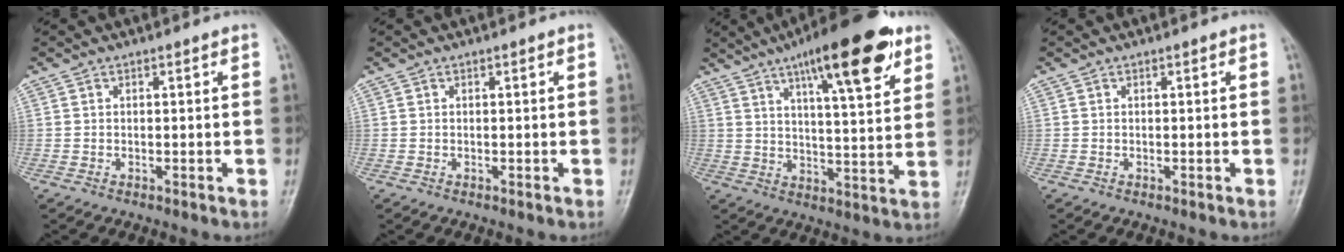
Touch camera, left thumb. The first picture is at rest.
{"total": 0.0}
{"total": 18.1, "force": [10.1, 4.7, 14.2], "torque": [-0.188, -0.034, 0.150]}
{"total": 0.0}